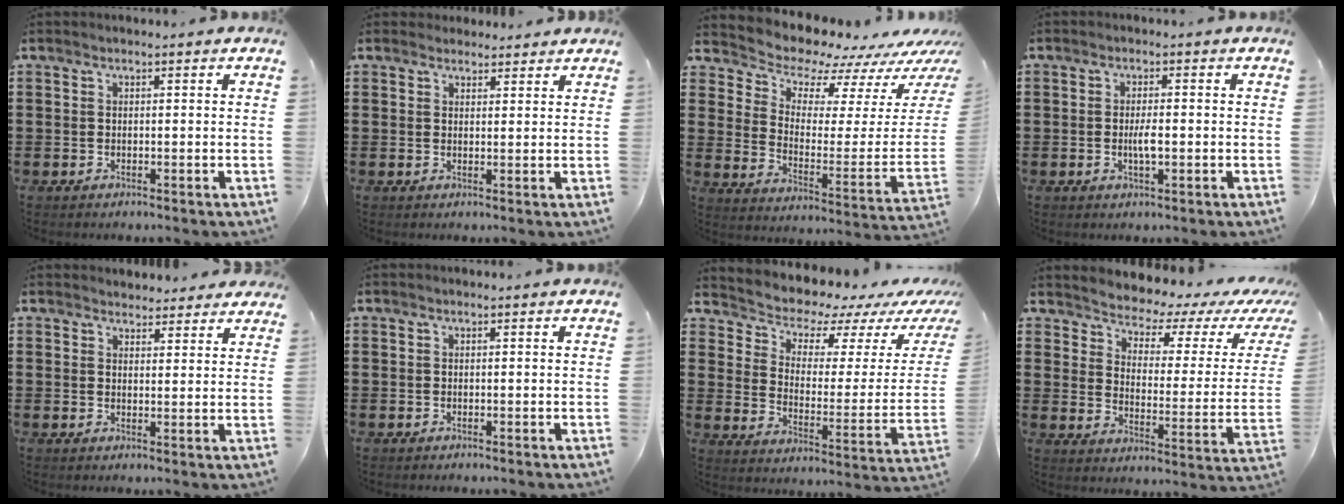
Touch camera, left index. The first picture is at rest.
{"total": 2.4, "force": [2.2, 0.8, 0.0], "torque": [-0.007, 0.001, 0.044]}
{"total": 7.5, "force": [7.1, 2.1, 0.5], "torque": [-0.042, -0.075, 0.122]}
{"total": 2.9, "force": [-0.3, 0.7, 2.8], "torque": [-0.050, -0.001, -0.005]}
{"total": 3.2, "force": [3.1, 0.9, 0.1], "torque": [-0.003, -0.010, 0.057]}
{"total": 0.0}
{"total": 6.3, "force": [5.8, 2.2, 0.8], "torque": [-0.048, -0.052, 0.098]}
{"total": 3.2, "force": [3.0, 1.2, 0.4], "torque": [-0.032, -0.032, 0.043]}